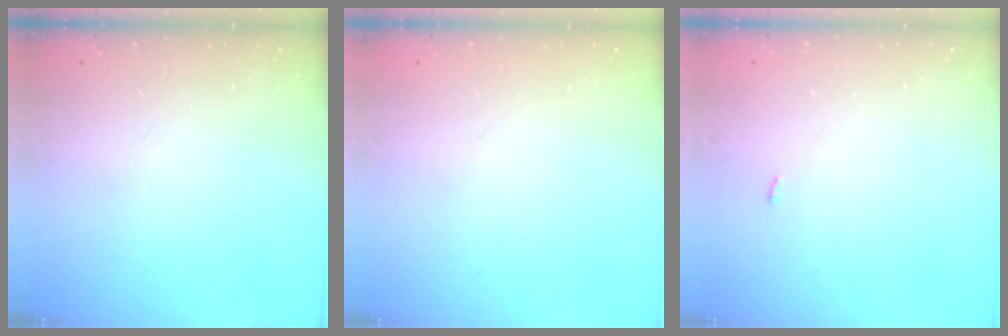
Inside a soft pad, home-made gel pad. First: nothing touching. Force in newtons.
{"total": 0.0}
{"total": 6.7, "press": 1.4, "slide": 6.6}